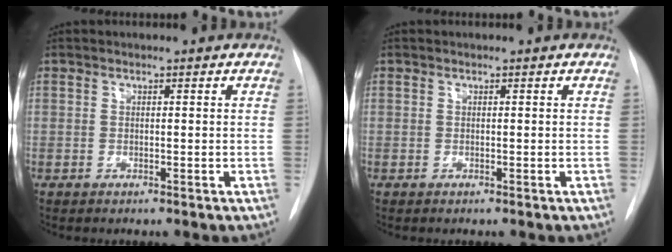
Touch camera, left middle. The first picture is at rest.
{"total": 0.0}